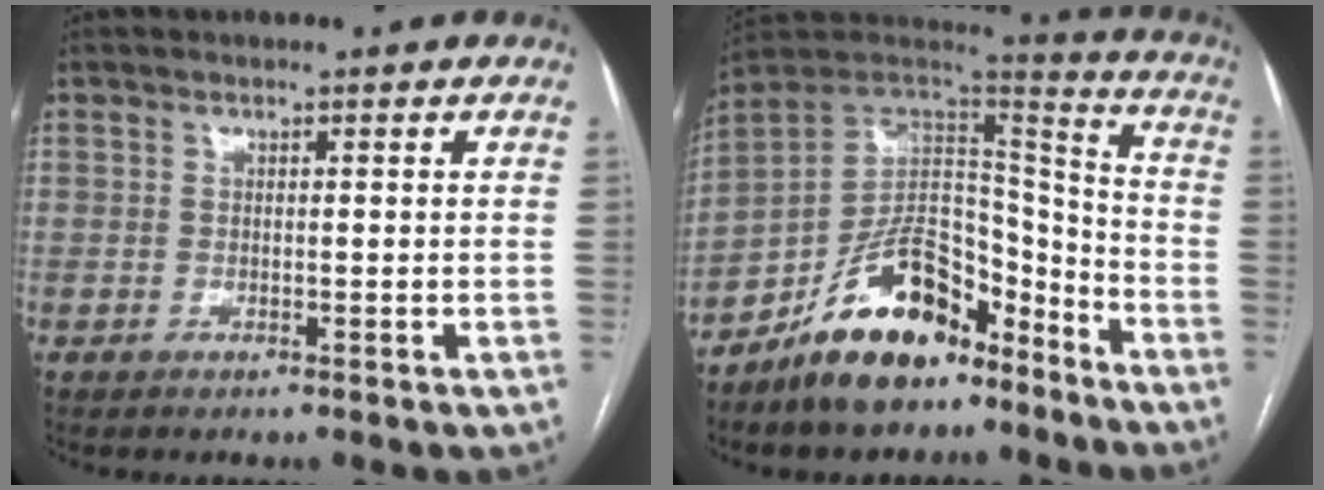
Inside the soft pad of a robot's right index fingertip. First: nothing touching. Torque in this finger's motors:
{"motor_torque": [0.18, -0.48, 0.11, -0.01]}